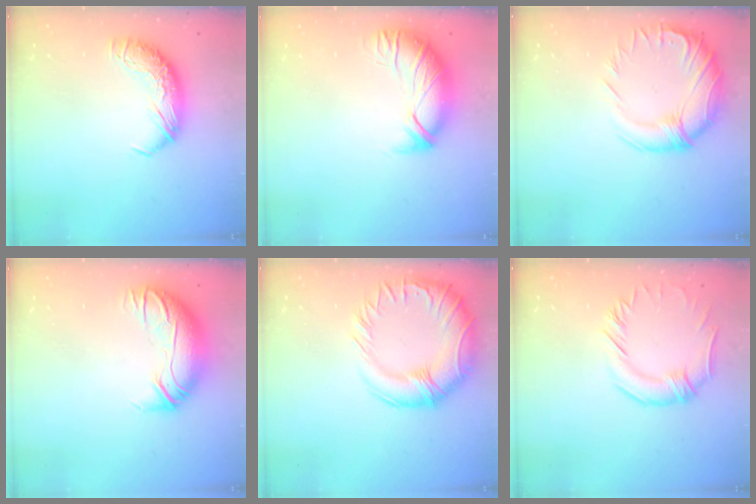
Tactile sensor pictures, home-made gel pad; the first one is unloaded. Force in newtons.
{"total": 2.8, "press": 1.3, "slide": 2.5}
{"total": 3.9, "press": 2.2, "slide": 3.2}
{"total": 3.0, "press": 0.4, "slide": 2.9}
{"total": 10.3, "press": 9.2, "slide": 4.7}
{"total": 0.9, "press": 0.2, "slide": 0.9}